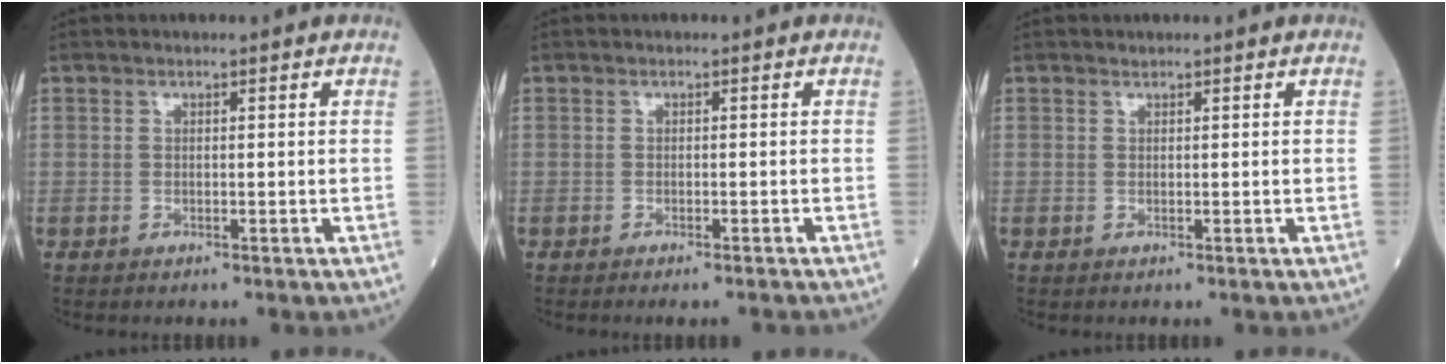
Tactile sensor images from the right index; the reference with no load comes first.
{"total": 2.7, "force": [-2.5, 0.0, 1.1], "torque": [-0.010, -0.005, -0.034]}
{"total": 0.0}